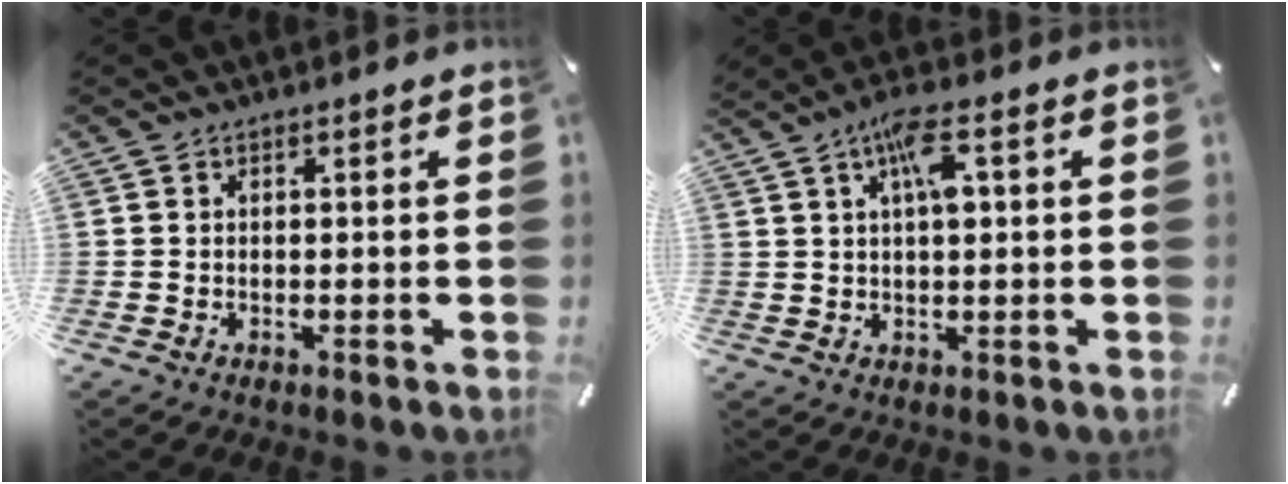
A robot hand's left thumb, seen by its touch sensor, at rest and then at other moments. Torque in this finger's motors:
{"motor_torque": [0.37, 0.01, 1.01, -0.55, 0.10]}